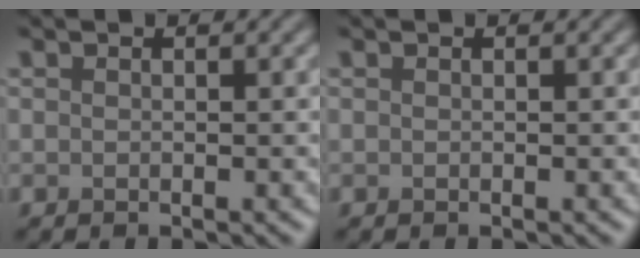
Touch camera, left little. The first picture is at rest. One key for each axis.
{"total": 0.0}